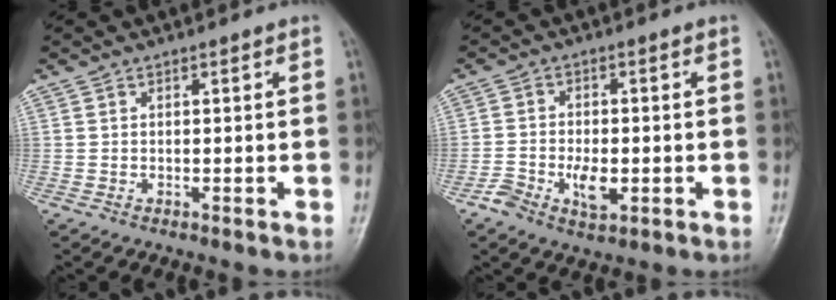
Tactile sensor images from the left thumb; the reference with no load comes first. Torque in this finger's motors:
{"motor_torque": [0.53, 0.69, 0.06, 0.06, 0.01]}